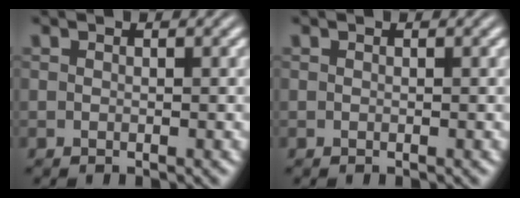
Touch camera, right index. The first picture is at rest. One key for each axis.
{"total": 0.0}